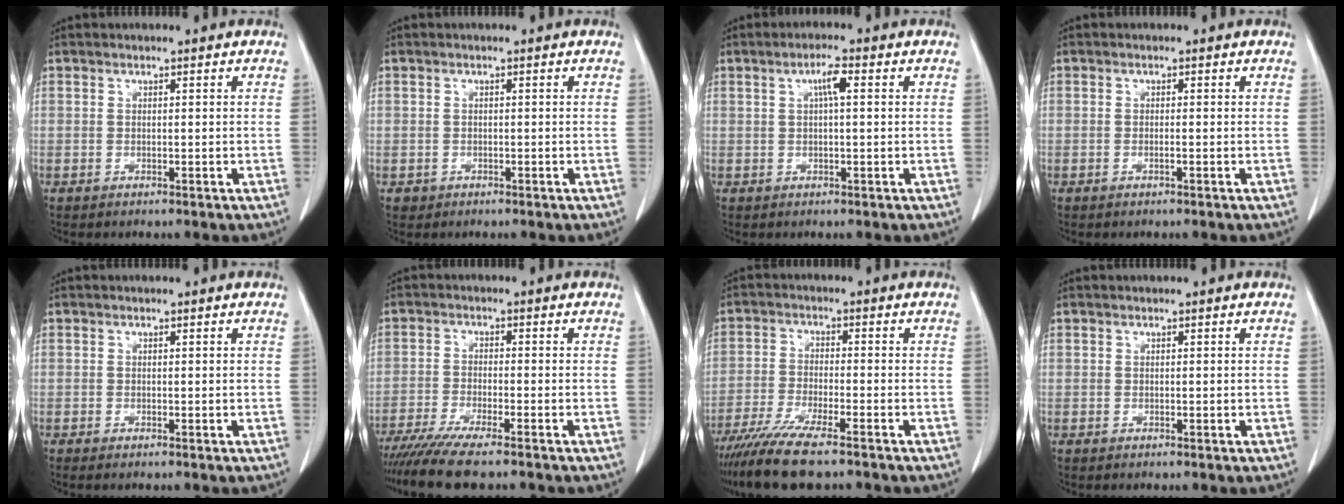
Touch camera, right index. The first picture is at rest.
{"total": 1.1, "force": [-0.3, 1.0, 0.0], "torque": [-0.003, 0.005, -0.002]}
{"total": 2.9, "force": [0.8, 0.2, 2.8], "torque": [-0.052, 0.005, 0.013]}
{"total": 0.7, "force": [-0.3, -0.1, 0.6], "torque": [-0.012, 0.000, -0.005]}
{"total": 0.6, "force": [-0.5, -0.1, 0.3], "torque": [-0.008, -0.003, -0.008]}
{"total": 10.0, "force": [-8.3, 0.2, 5.5], "torque": [-0.086, -0.024, -0.136]}
{"total": 10.6, "force": [-8.3, 0.9, 6.5], "torque": [-0.114, -0.027, -0.141]}
{"total": 0.0}